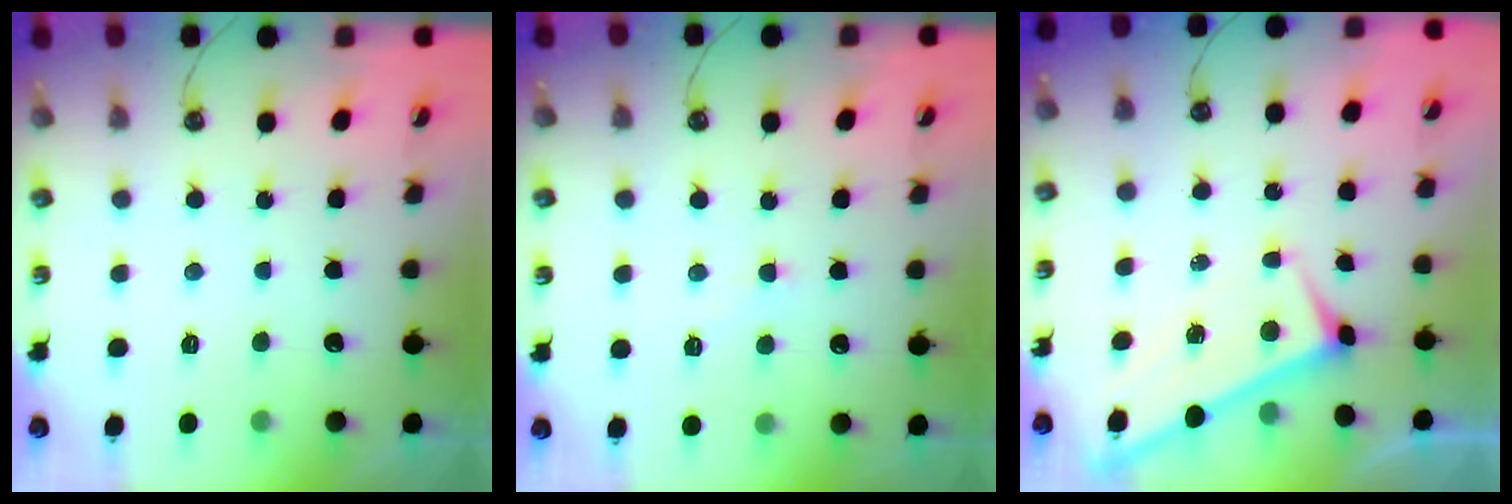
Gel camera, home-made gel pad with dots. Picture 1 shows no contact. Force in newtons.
{"total": 2.7, "press": 2.7, "slide": 0.5}
{"total": 1.9, "press": 1.9, "slide": 0.2}